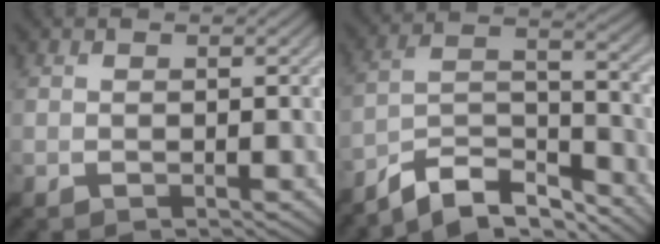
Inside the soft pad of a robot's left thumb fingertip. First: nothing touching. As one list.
[{"total": 9.8, "force": [-8.0, 3.0, 4.8], "torque": [-0.092, 0.011, -0.154]}]